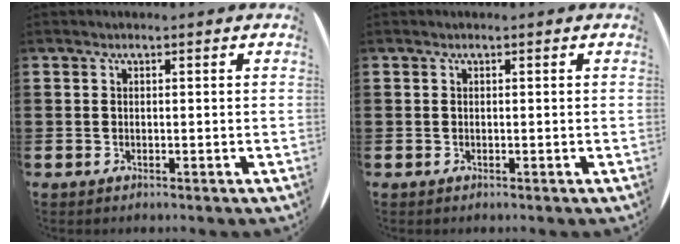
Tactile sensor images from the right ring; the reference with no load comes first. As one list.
[{"total": 0.0}]